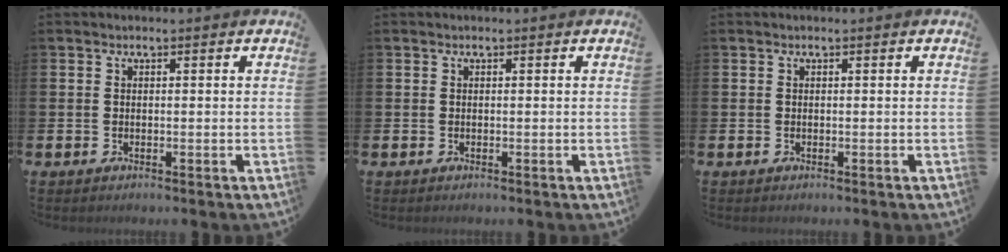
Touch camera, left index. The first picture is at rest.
{"total": 0.0}
{"total": 0.0}